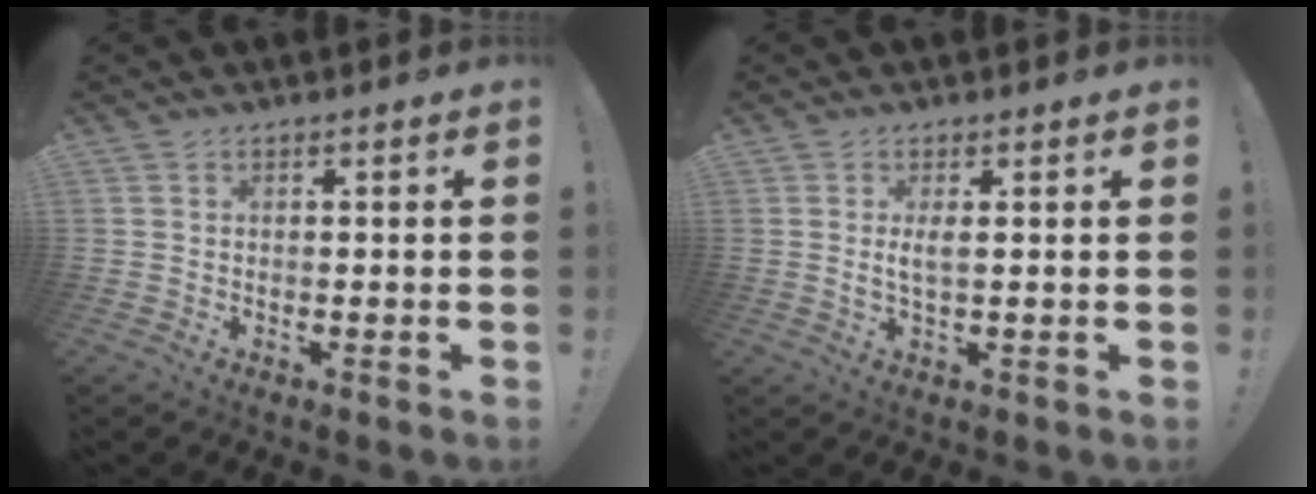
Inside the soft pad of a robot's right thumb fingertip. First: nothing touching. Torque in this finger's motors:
{"motor_torque": [0.07, 0.25, 0.54, 0.26, 0.00]}